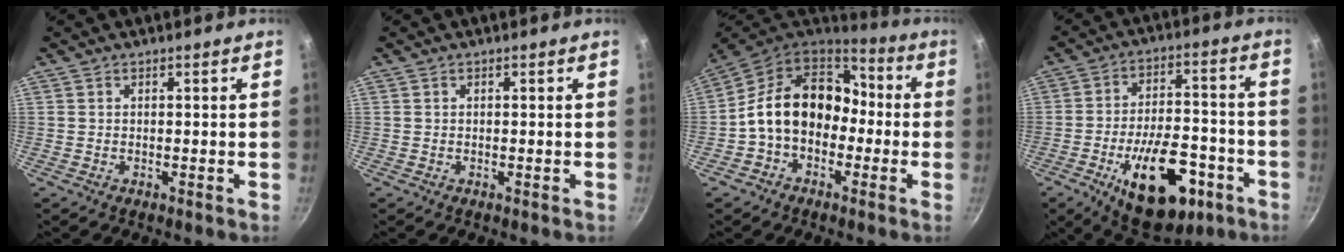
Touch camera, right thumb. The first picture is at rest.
{"total": 0.0}
{"total": 16.3, "force": [-1.2, 12.4, 10.5], "torque": [-0.140, 0.054, -0.037]}
{"total": 16.8, "force": [-6.9, 8.7, 12.6], "torque": [-0.160, 0.034, -0.091]}